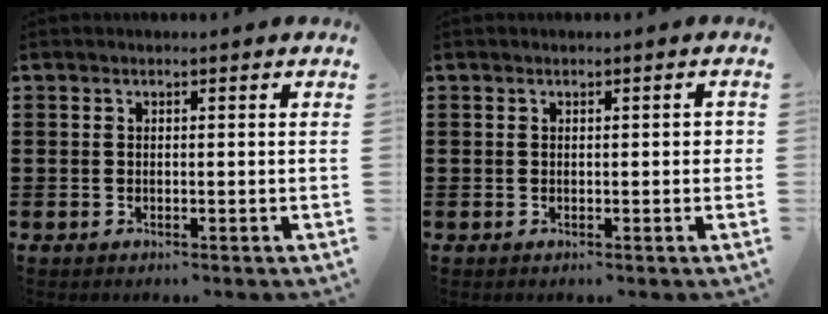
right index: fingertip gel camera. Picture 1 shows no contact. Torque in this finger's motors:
{"motor_torque": [0.42, 0.37, 0.02, 0.03]}